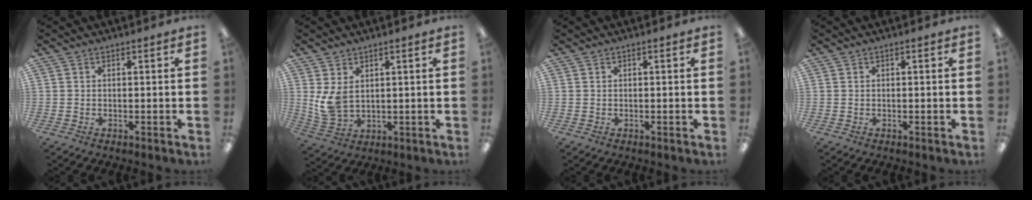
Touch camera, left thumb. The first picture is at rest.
{"total": 6.3, "force": [2.2, 3.9, 4.4], "torque": [-0.098, -0.004, 0.044]}
{"total": 0.0}
{"total": 0.0}